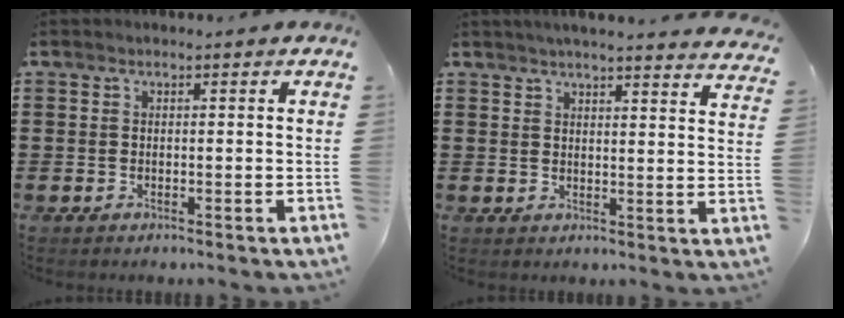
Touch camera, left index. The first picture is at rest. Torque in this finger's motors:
{"motor_torque": [2.14, 0.00, -0.38, -0.21]}